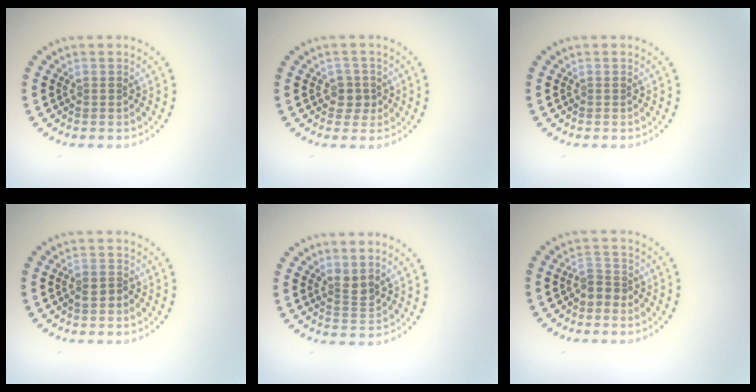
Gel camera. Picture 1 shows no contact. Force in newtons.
{"total": 1.8, "press": 1.5, "slide": 1.0}
{"total": 0.0}
{"total": 1.6, "press": 1.4, "slide": 0.6}
{"total": 1.7, "press": 1.3, "slide": 1.1}
{"total": 1.9, "press": 1.6, "slide": 1.0}